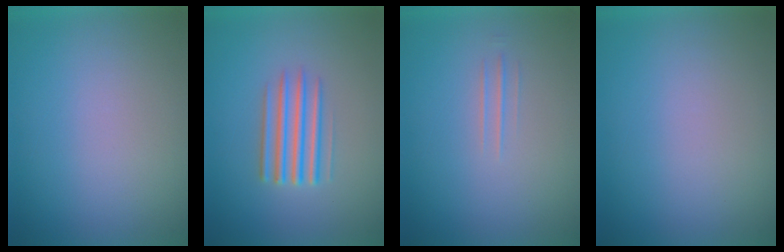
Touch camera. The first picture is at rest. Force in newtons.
{"total": 3.6}
{"total": 1.4}
{"total": 0.0}